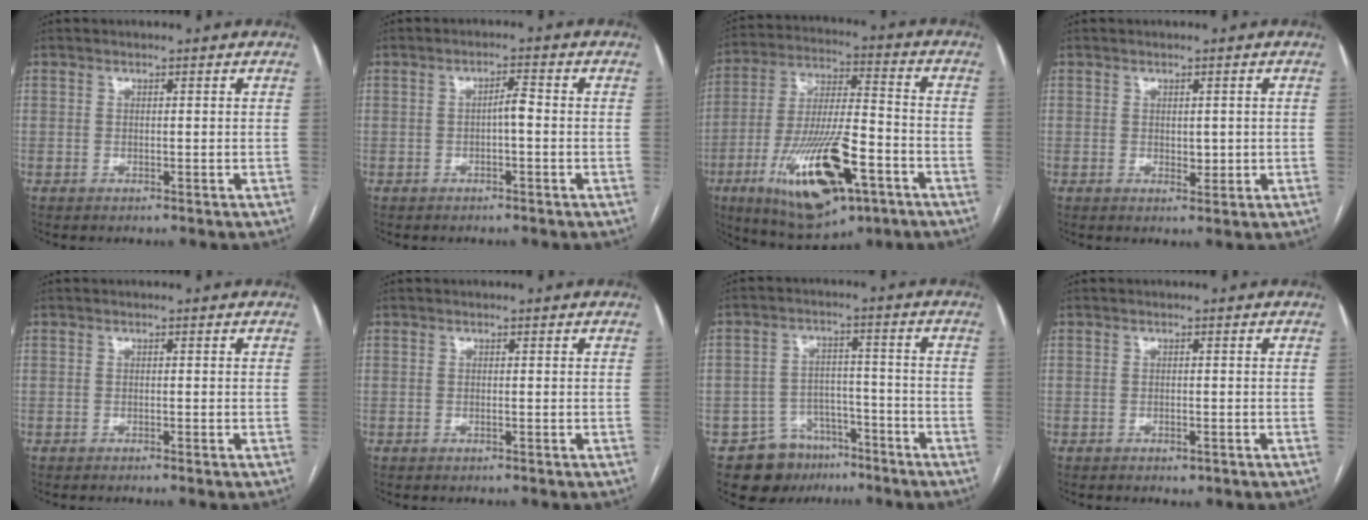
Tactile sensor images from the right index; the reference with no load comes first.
{"total": 2.2, "force": [-0.4, 0.4, 2.2], "torque": [-0.034, 0.005, -0.008]}
{"total": 19.7, "force": [-8.6, 5.6, 16.9], "torque": [-0.330, -0.018, -0.136]}
{"total": 1.9, "force": [0.2, 1.2, 1.5], "torque": [-0.017, -0.001, 0.008]}
{"total": 0.7, "force": [-0.6, -0.2, 0.4], "torque": [-0.007, 0.002, -0.010]}
{"total": 0.0}
{"total": 9.2, "force": [-6.5, 6.3, 1.7], "torque": [-0.022, 0.027, -0.097]}
{"total": 1.3, "force": [-0.8, 0.7, 0.7], "torque": [-0.009, 0.000, -0.005]}